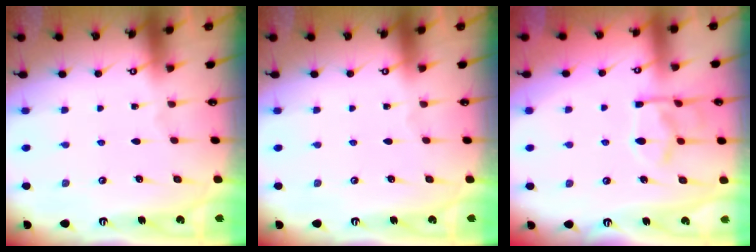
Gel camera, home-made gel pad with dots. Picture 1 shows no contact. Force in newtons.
{"total": 0.0}
{"total": 11.8, "press": 11.7, "slide": 1.7}